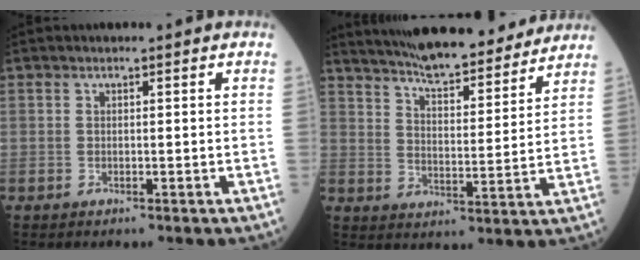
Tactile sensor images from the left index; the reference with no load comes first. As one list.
[{"total": 19.3, "force": [17.3, 2.8, 8.0], "torque": [-0.125, 0.006, 0.248]}]